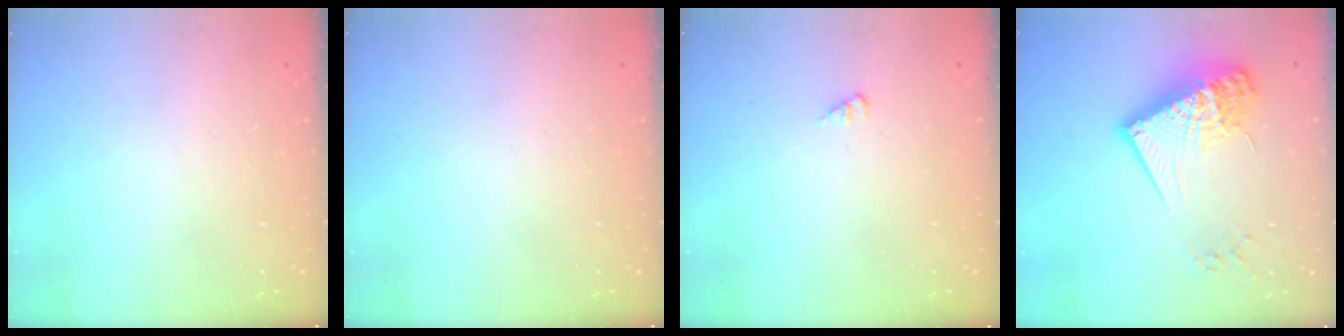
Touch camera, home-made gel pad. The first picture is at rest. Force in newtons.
{"total": 0.0}
{"total": 1.6, "press": 1.6, "slide": 0.3}
{"total": 18.7, "press": 18.6, "slide": 1.9}